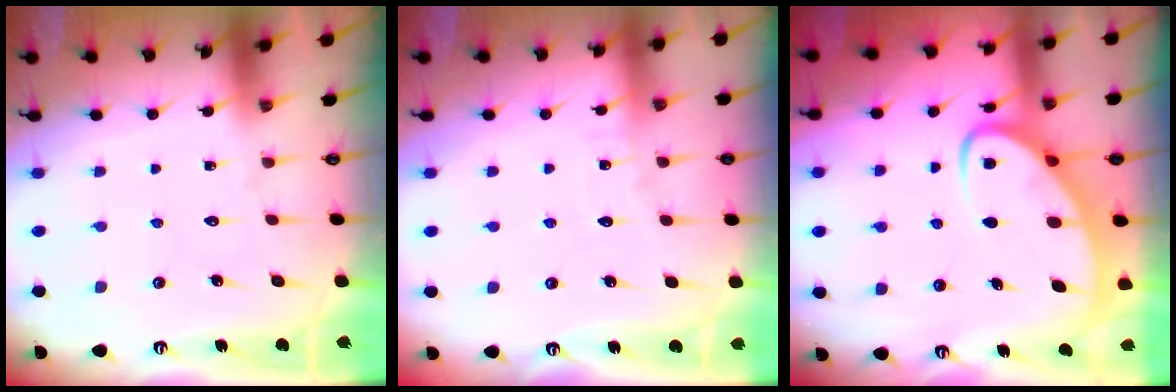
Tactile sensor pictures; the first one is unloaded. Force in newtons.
{"total": 4.2, "press": 4.2, "slide": 0.4}
{"total": 6.7, "press": 6.7, "slide": 0.8}